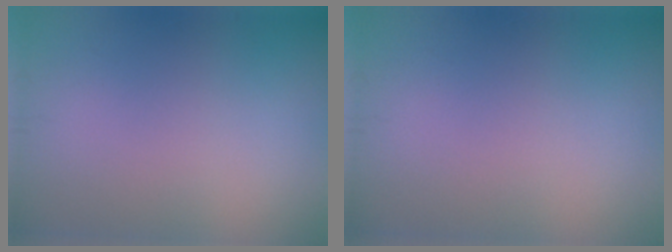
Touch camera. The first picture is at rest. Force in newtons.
{"total": 0.0}